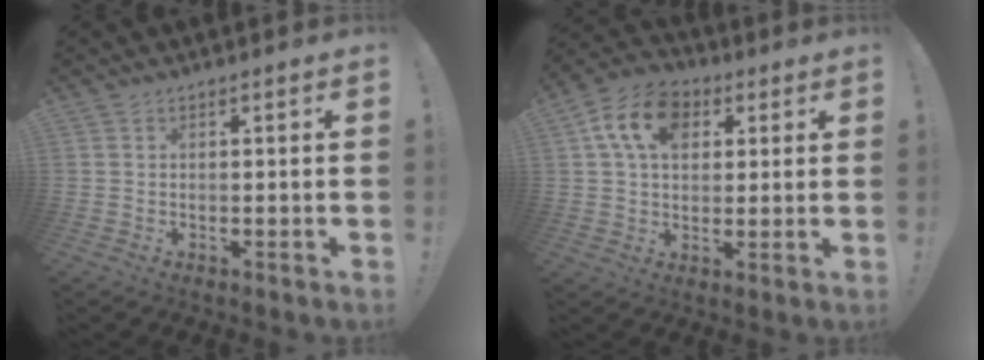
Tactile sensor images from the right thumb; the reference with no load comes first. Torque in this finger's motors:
{"motor_torque": [1.52, 1.83, 0.32, -0.21, 0.28]}